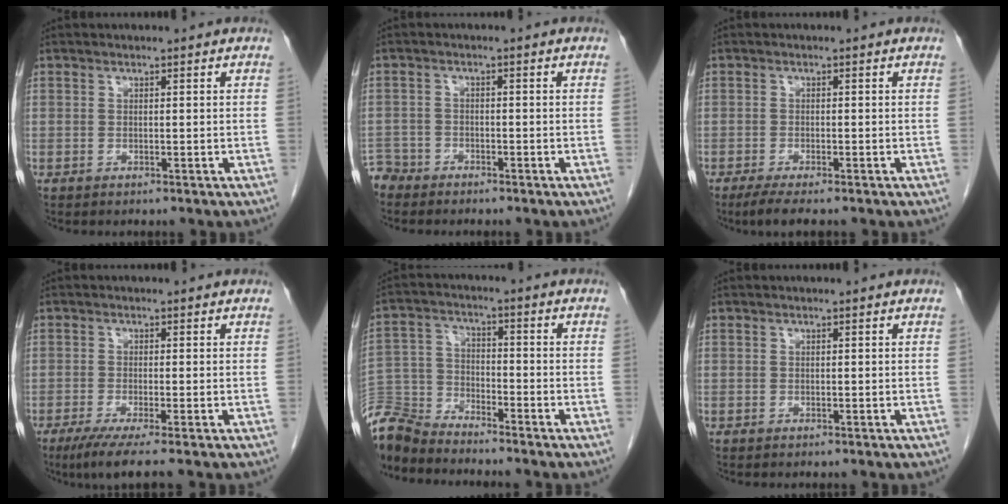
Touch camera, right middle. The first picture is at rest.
{"total": 3.5, "force": [-3.2, 1.3, -0.5], "torque": [0.007, -0.003, -0.067]}
{"total": 3.7, "force": [-2.8, 0.3, 2.4], "torque": [-0.044, -0.011, -0.046]}
{"total": 4.6, "force": [-3.1, -0.5, 3.3], "torque": [-0.058, -0.016, -0.060]}
{"total": 8.9, "force": [-8.8, 1.2, 1.1], "torque": [-0.030, -0.001, -0.177]}
{"total": 0.0}